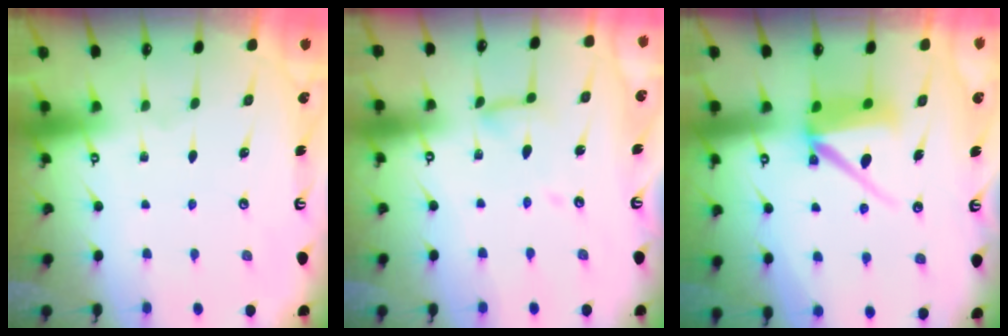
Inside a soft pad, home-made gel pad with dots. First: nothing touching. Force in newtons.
{"total": 8.5, "press": 8.4, "slide": 0.8}
{"total": 8.6, "press": 8.5, "slide": 1.2}